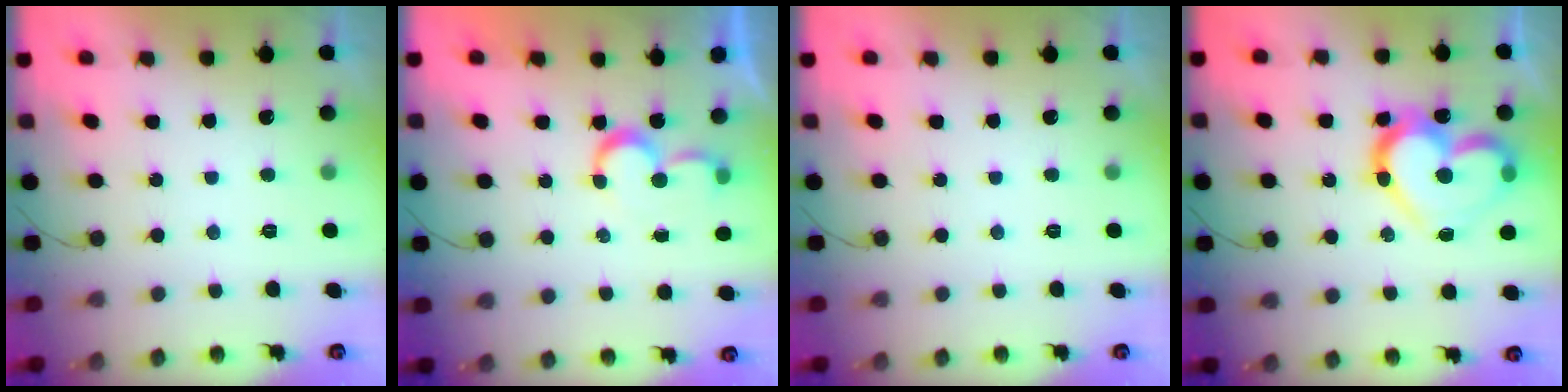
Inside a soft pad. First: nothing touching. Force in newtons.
{"total": 5.5, "press": 5.5, "slide": 0.4}
{"total": 0.0}
{"total": 18.2, "press": 18.1, "slide": 2.0}